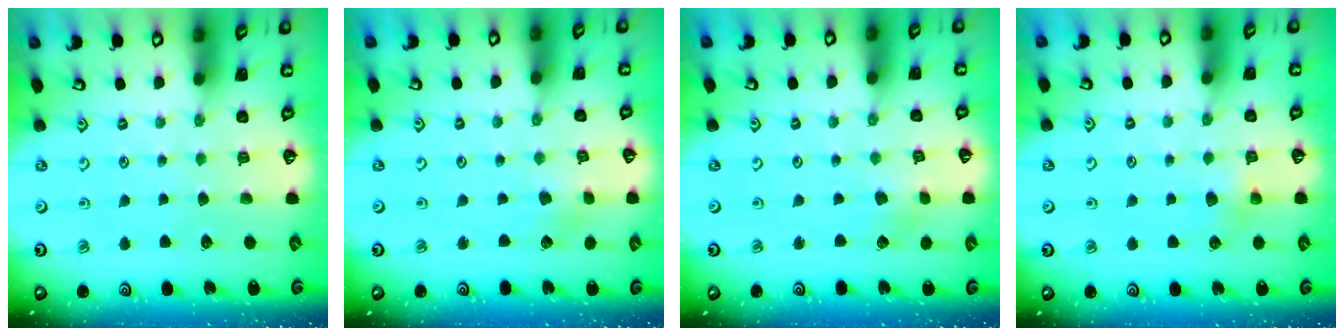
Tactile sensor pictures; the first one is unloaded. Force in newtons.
{"total": 1.7, "press": 1.7, "slide": 0.3}
{"total": 1.7, "press": 1.7, "slide": 0.3}
{"total": 4.6, "press": 4.5, "slide": 0.9}